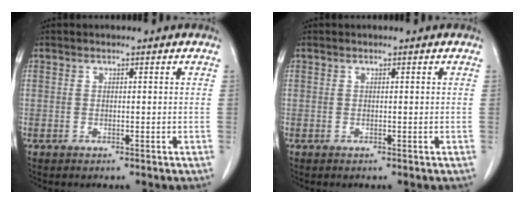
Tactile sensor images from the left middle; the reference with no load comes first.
{"total": 0.0}